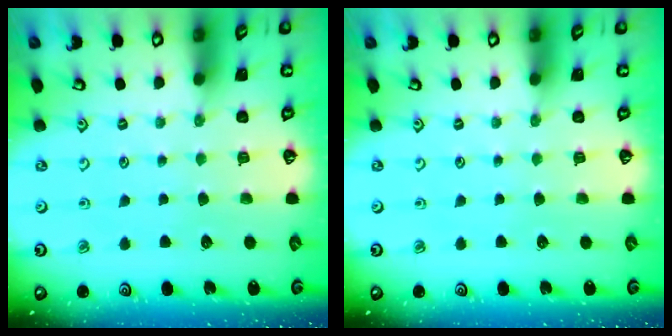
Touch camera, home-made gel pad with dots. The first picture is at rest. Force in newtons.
{"total": 0.0}